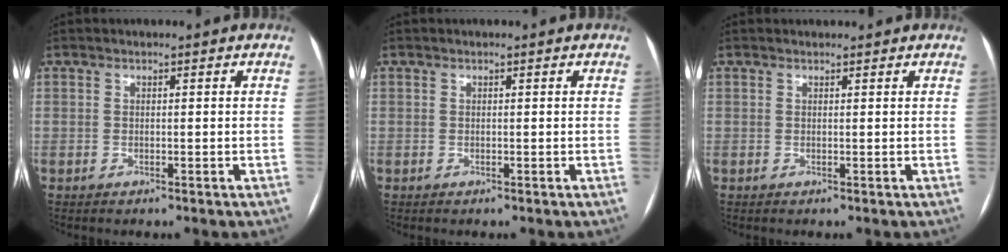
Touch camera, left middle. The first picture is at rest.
{"total": 0.0}
{"total": 1.1, "force": [1.0, 0.3, 0.1], "torque": [-0.010, 0.012, 0.017]}